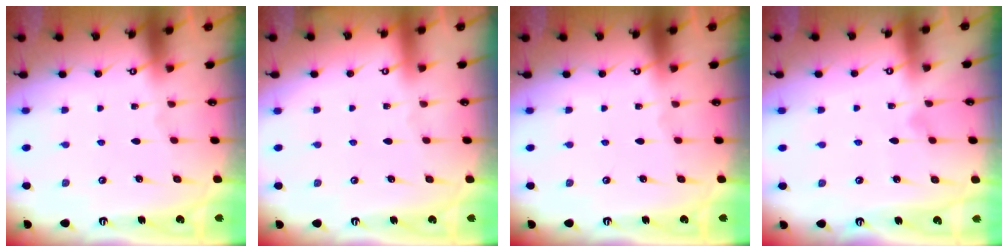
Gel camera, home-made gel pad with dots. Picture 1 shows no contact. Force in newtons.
{"total": 3.9, "press": 3.9, "slide": 0.1}
{"total": 0.0}
{"total": 5.1, "press": 5.0, "slide": 0.3}